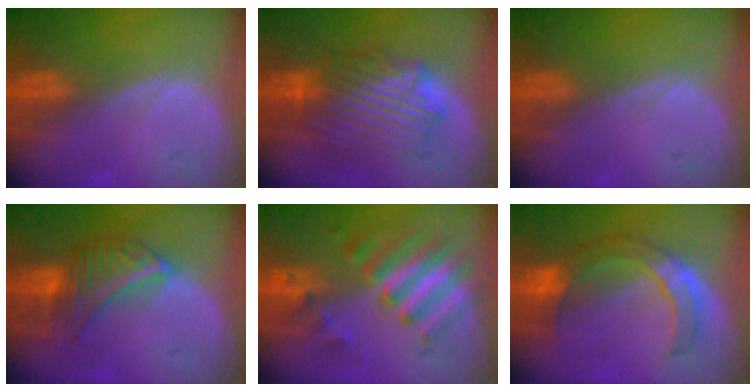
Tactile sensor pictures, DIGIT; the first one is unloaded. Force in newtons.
{"total": 8.5, "press": 8.2, "slide": 2.5}
{"total": 0.0}
{"total": 6.8, "press": 6.7, "slide": 1.4}
{"total": 7.6, "press": 7.5, "slide": 1.1}
{"total": 7.5, "press": 7.2, "slide": 2.0}